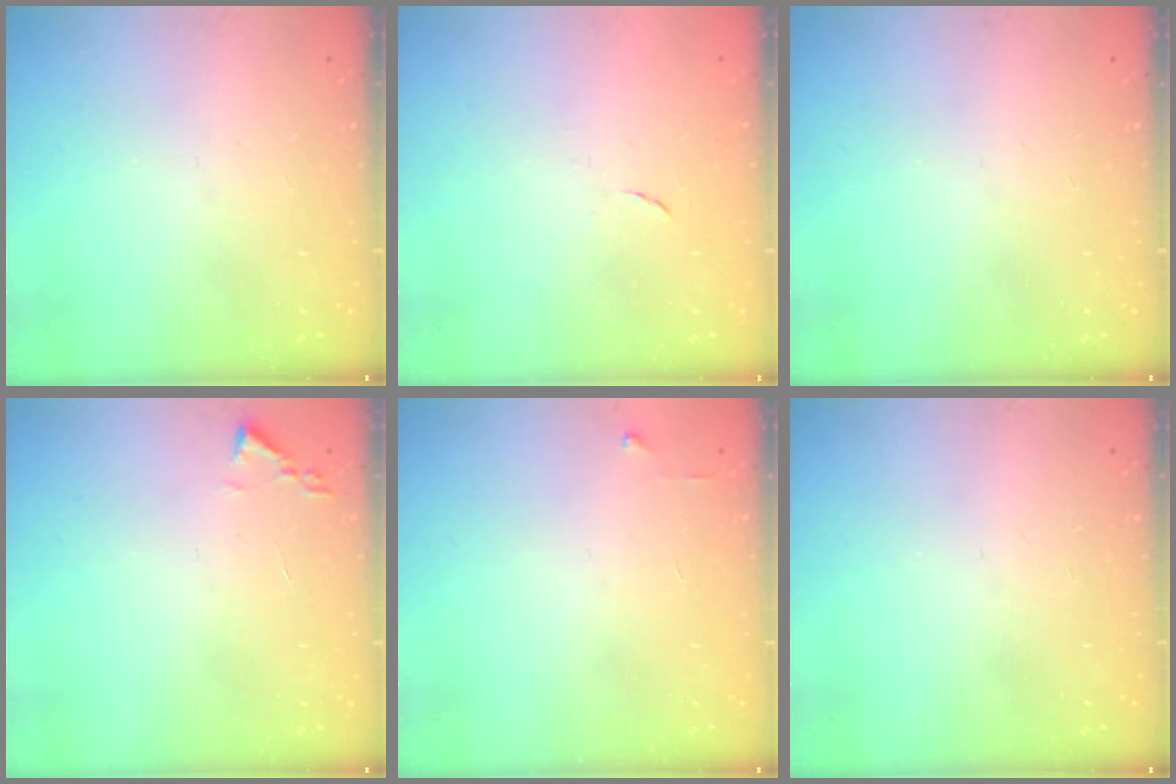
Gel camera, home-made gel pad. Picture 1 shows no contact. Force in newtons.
{"total": 4.2, "press": 4.2, "slide": 0.5}
{"total": 0.0}
{"total": 1.9, "press": 1.8, "slide": 0.3}
{"total": 3.7, "press": 3.6, "slide": 0.4}
{"total": 0.0}